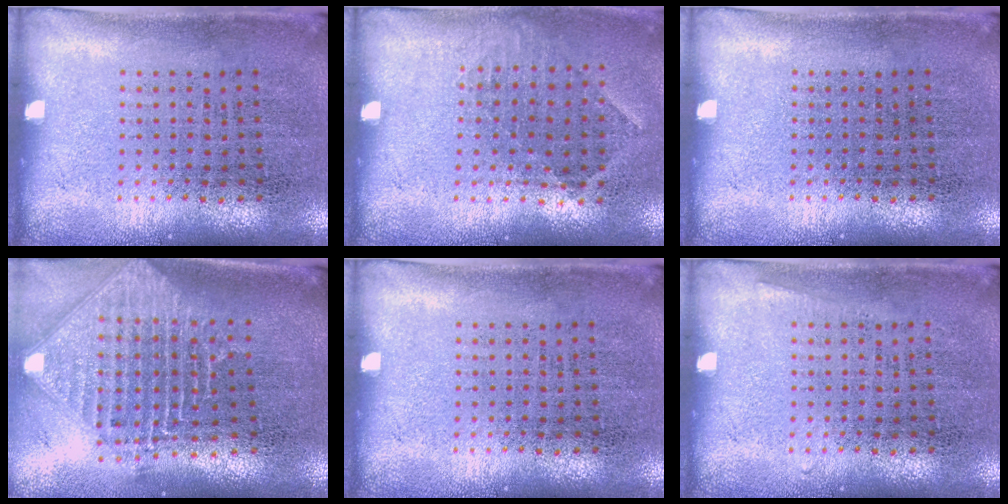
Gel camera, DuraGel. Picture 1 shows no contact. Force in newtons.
{"total": 0.9, "press": 0.7, "slide": 0.5}
{"total": 0.0}
{"total": 2.4, "press": 1.8, "slide": 1.6}
{"total": 0.0}
{"total": 0.5, "press": 0.5, "slide": 0.1}